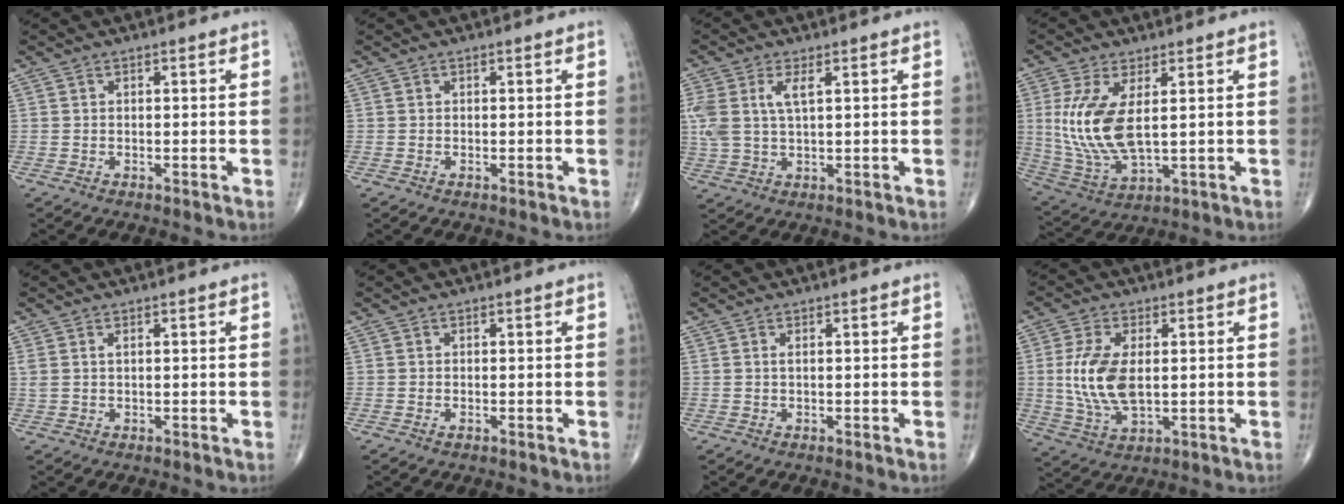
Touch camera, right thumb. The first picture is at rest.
{"total": 0.0}
{"total": 7.2, "force": [2.1, 3.2, 6.1], "torque": [-0.155, 0.010, 0.047]}
{"total": 12.8, "force": [1.9, 5.4, 11.4], "torque": [-0.250, -0.018, 0.053]}
{"total": 1.4, "force": [0.6, 0.6, 1.1], "torque": [-0.030, 0.014, 0.020]}
{"total": 0.5, "force": [-0.2, 0.3, 0.4], "torque": [-0.009, -0.001, -0.003]}
{"total": 0.0}
{"total": 10.9, "force": [0.7, 5.5, 9.4], "torque": [-0.200, -0.011, 0.021]}